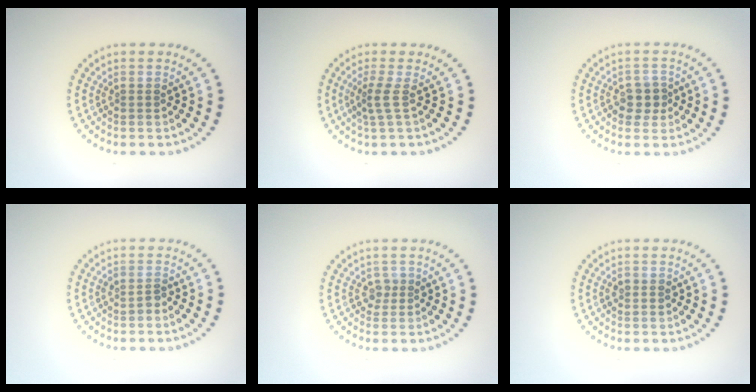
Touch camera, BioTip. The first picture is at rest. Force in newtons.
{"total": 1.9, "press": 1.2, "slide": 1.4}
{"total": 2.0, "press": 1.9, "slide": 0.7}
{"total": 0.9, "press": 0.8, "slide": 0.5}
{"total": 1.1, "press": 0.9, "slide": 0.7}
{"total": 1.0, "press": 1.0, "slide": 0.3}